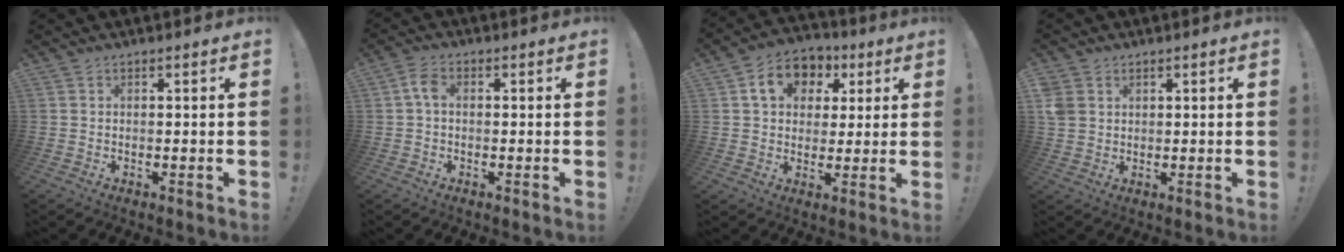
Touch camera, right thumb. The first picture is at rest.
{"total": 4.2, "force": [0.2, 2.7, 3.2], "torque": [-0.064, 0.015, 0.007]}
{"total": 11.6, "force": [4.4, 9.1, 5.7], "torque": [-0.082, -0.004, 0.084]}
{"total": 4.3, "force": [1.8, 3.5, 1.7], "torque": [-0.040, -0.002, 0.037]}